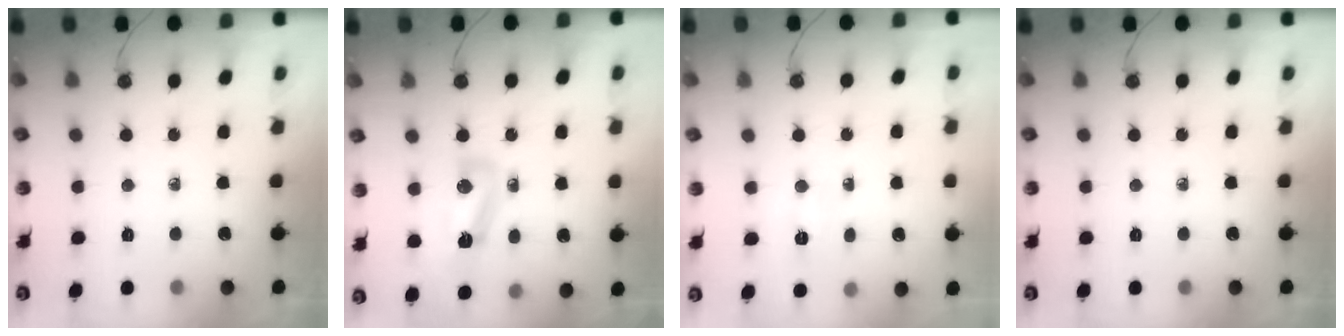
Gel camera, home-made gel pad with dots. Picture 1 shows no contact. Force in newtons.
{"total": 7.3, "press": 7.3, "slide": 0.3}
{"total": 2.8, "press": 2.5, "slide": 1.2}
{"total": 0.0}